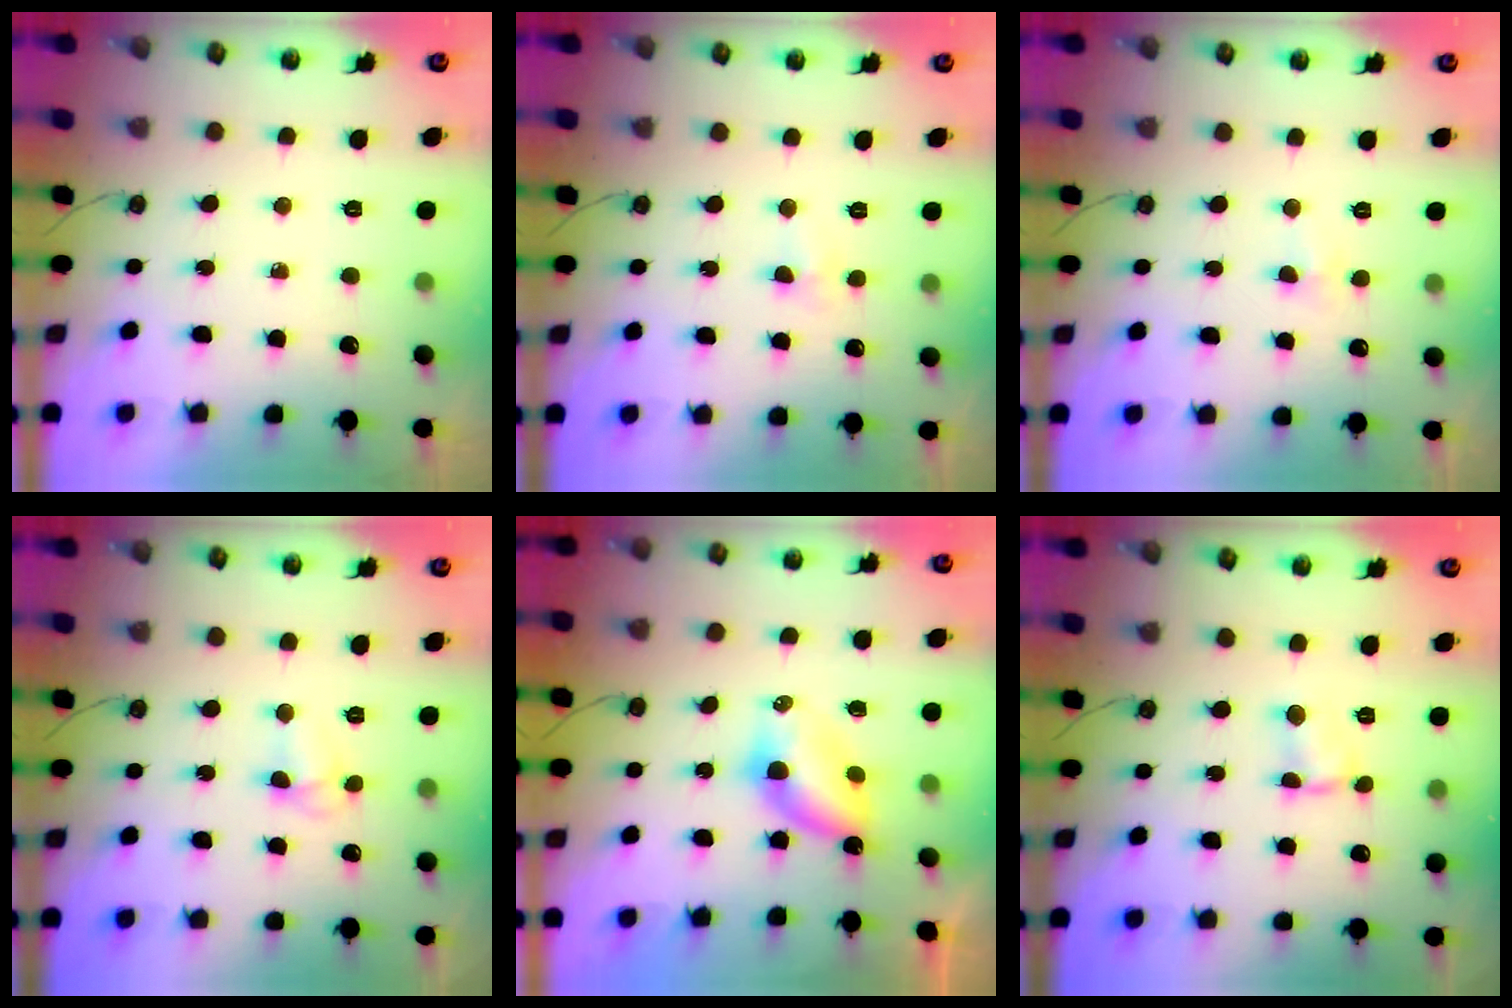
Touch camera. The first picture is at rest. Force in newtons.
{"total": 3.8, "press": 3.7, "slide": 0.6}
{"total": 3.3, "press": 3.2, "slide": 0.6}
{"total": 3.4, "press": 3.4, "slide": 0.5}
{"total": 5.5, "press": 5.5, "slide": 0.4}
{"total": 1.5, "press": 1.4, "slide": 0.2}